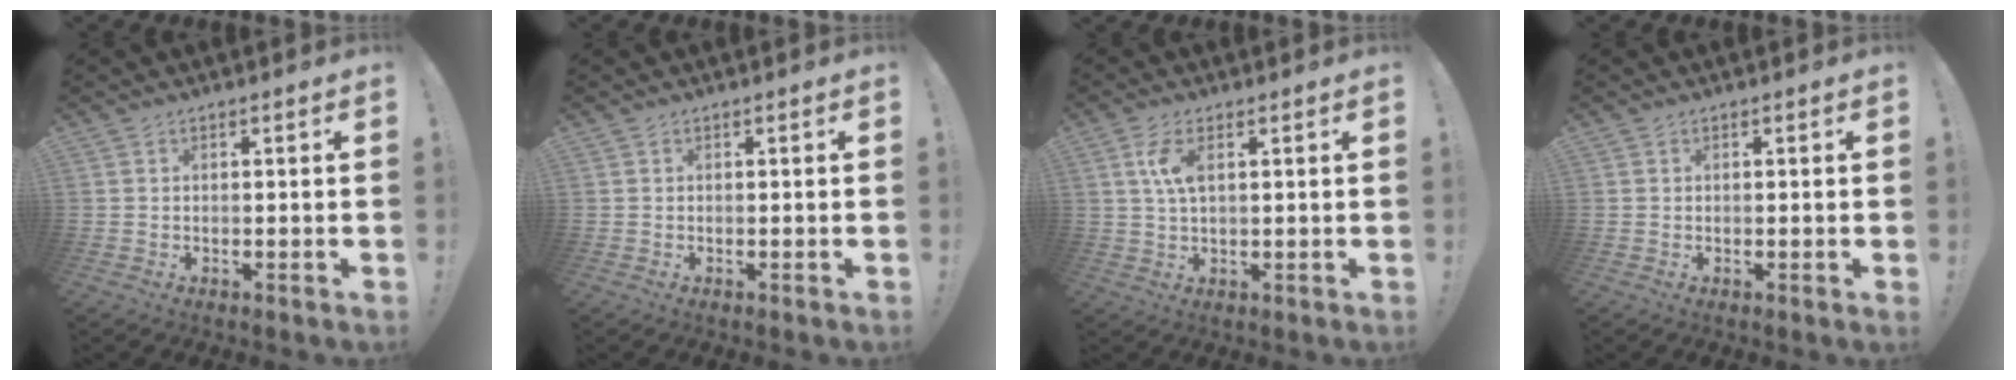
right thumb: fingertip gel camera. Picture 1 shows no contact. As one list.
[{"total": 0.0}, {"total": 6.0, "force": [1.7, 2.6, 5.1], "torque": [-0.108, -0.002, 0.025]}, {"total": 0.0}]